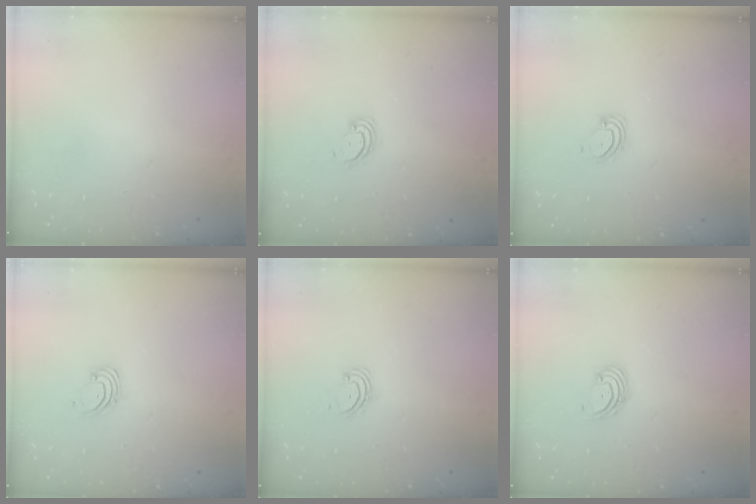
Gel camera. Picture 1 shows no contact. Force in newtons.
{"total": 2.8, "press": 2.8, "slide": 0.2}
{"total": 3.1, "press": 3.1, "slide": 0.3}
{"total": 1.5, "press": 1.5, "slide": 0.1}
{"total": 2.1, "press": 2.1, "slide": 0.3}
{"total": 2.6, "press": 2.5, "slide": 0.6}